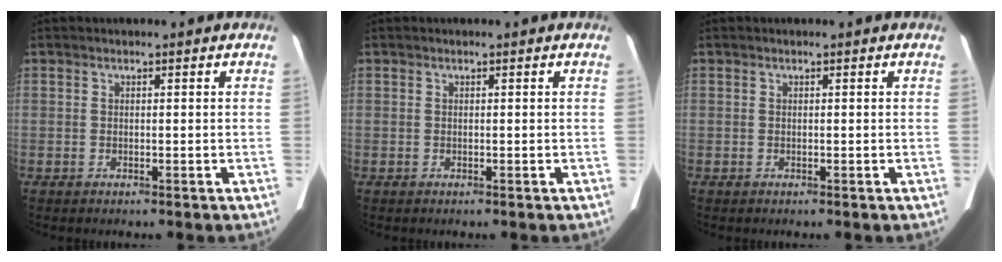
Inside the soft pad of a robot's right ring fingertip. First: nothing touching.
{"total": 0.0}
{"total": 0.0}